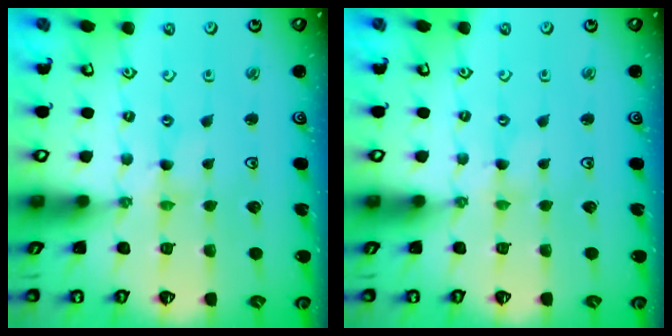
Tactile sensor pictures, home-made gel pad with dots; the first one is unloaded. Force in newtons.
{"total": 0.0}